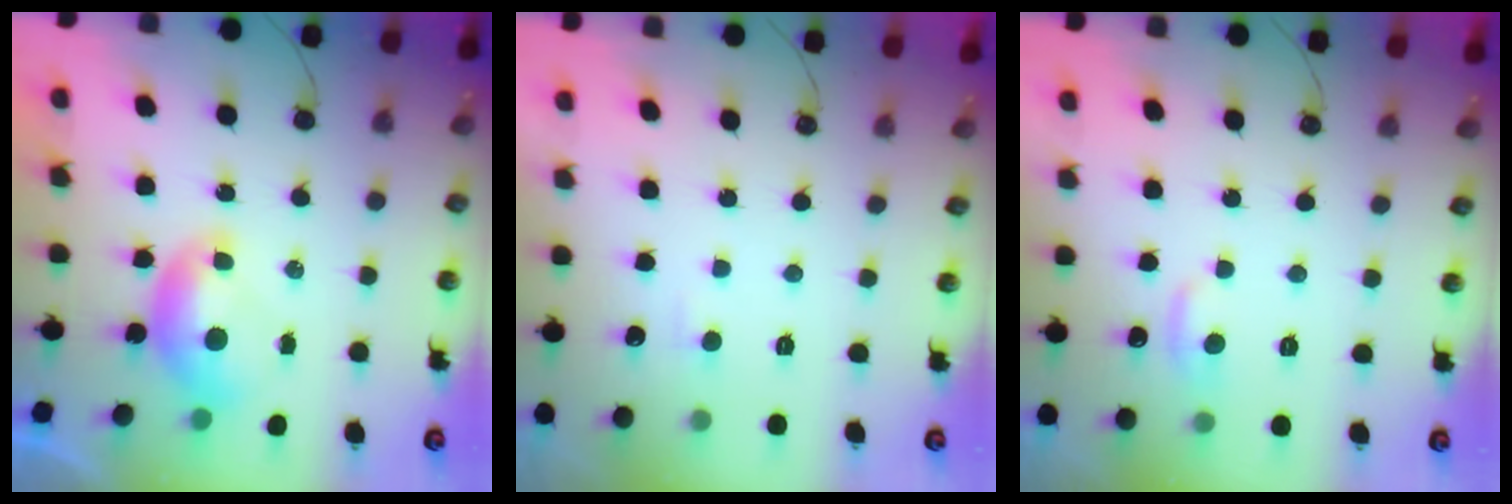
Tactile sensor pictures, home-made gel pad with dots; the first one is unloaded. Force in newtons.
{"total": 3.1, "press": 3.1, "slide": 0.2}
{"total": 0.9, "press": 0.6, "slide": 0.7}